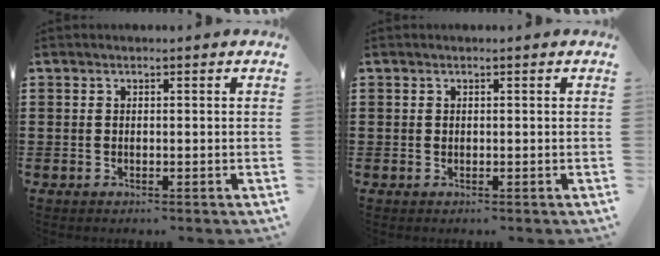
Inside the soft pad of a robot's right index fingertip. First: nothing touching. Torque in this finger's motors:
{"motor_torque": [0.35, 0.49, 0.01, -0.01]}